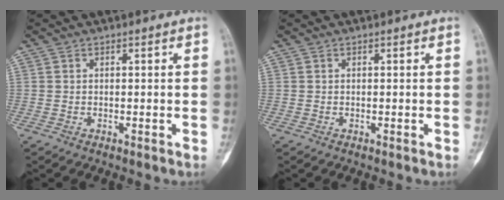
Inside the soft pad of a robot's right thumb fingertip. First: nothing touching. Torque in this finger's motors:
{"motor_torque": [-0.10, 0.10, 0.00, 0.00, 0.00]}